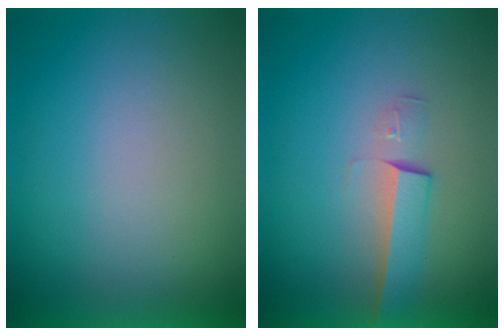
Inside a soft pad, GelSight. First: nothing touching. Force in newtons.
{"total": 2.6}